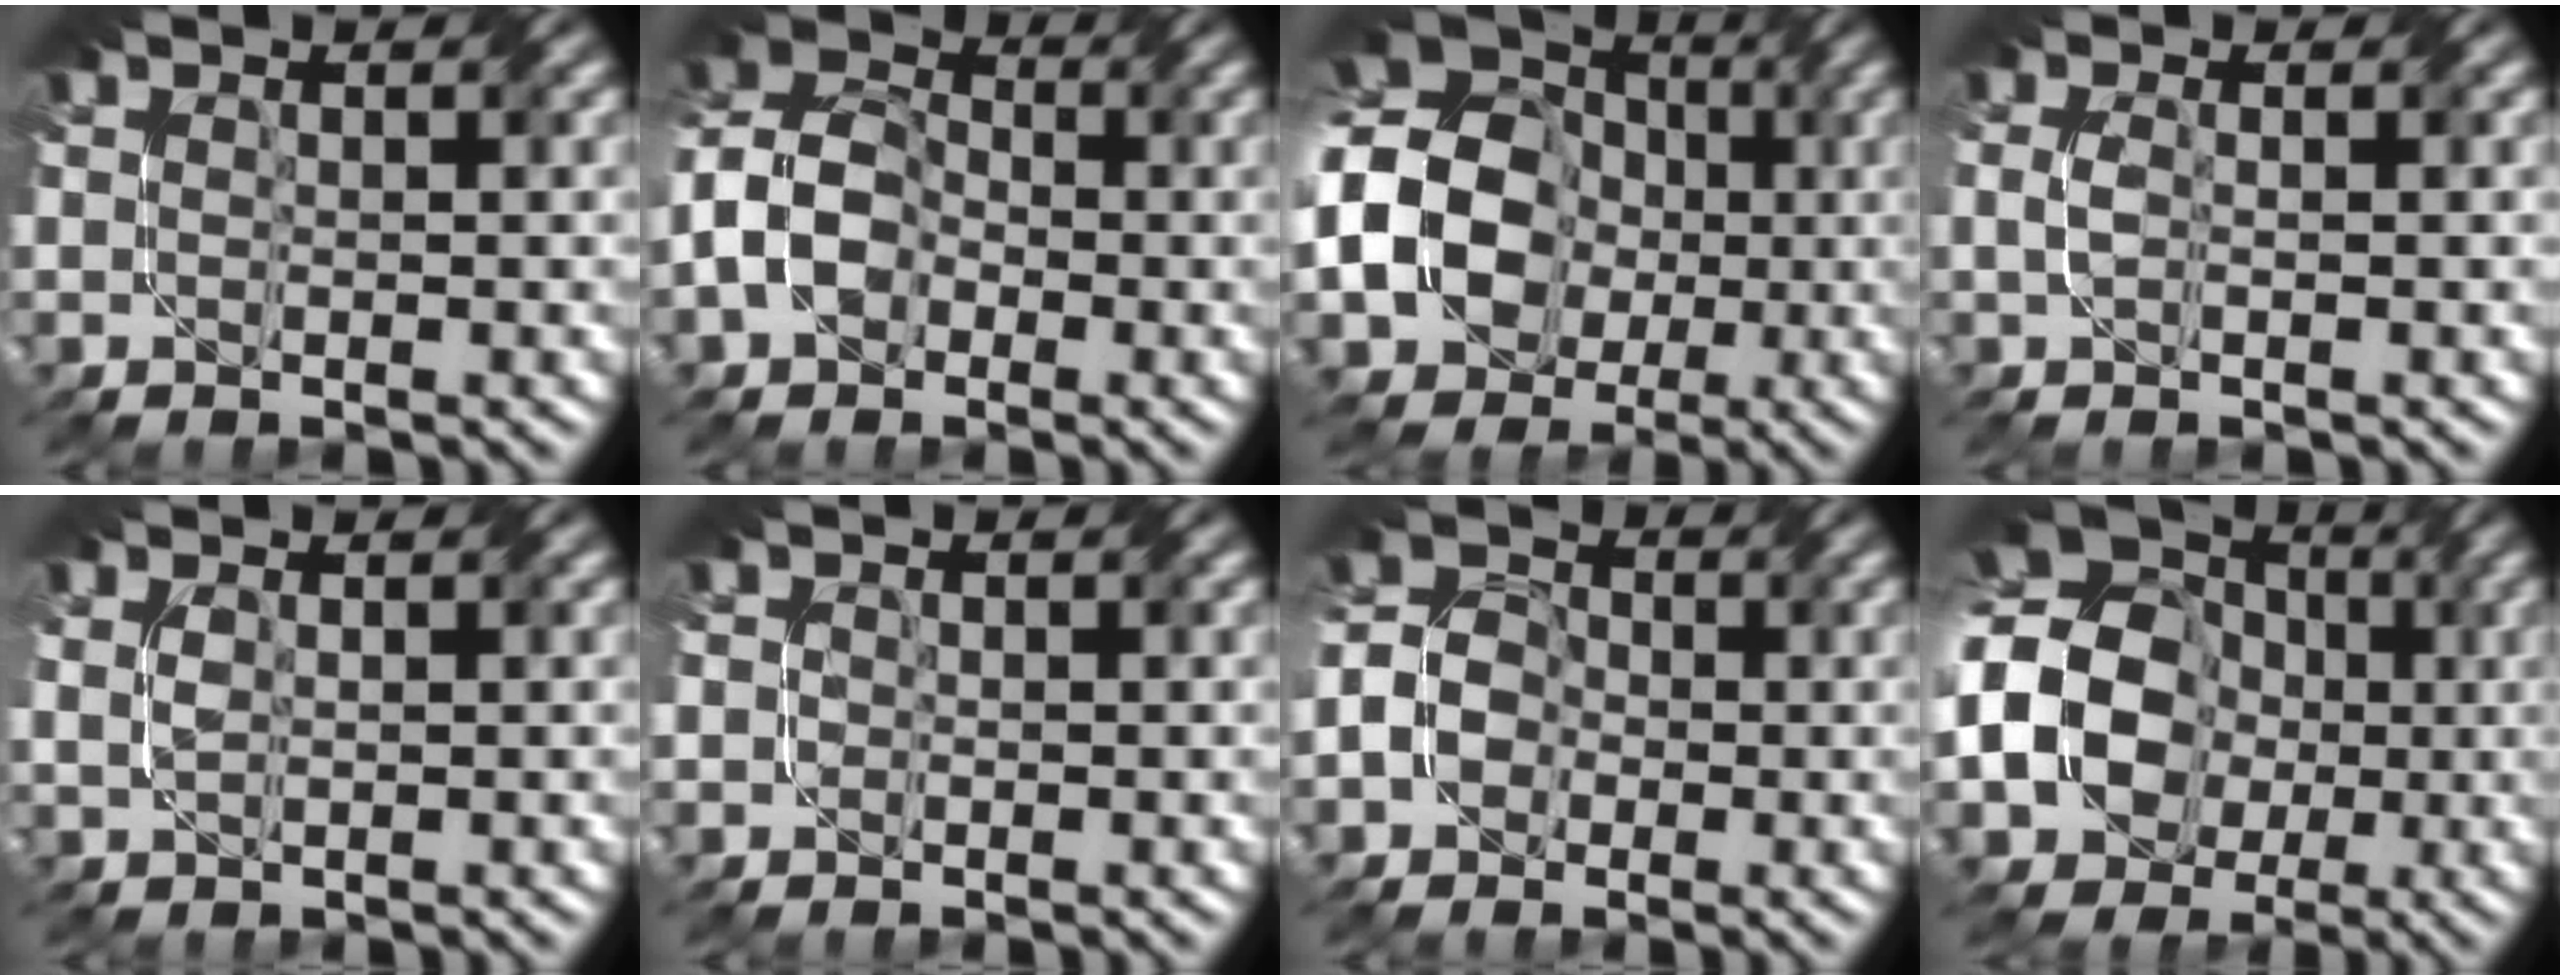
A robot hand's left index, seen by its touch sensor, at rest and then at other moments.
{"total": 6.1, "force": [-2.1, 4.4, 3.6], "torque": [-0.074, 0.012, -0.058]}
{"total": 14.7, "force": [-2.2, 12.2, 7.9], "torque": [-0.153, -0.013, -0.073]}
{"total": 1.1, "force": [-0.4, 0.4, 1.0], "torque": [-0.027, 0.001, -0.012]}
{"total": 1.0, "force": [0.2, 0.5, 0.8], "torque": [-0.021, -0.003, 0.008]}
{"total": 1.1, "force": [0.0, 1.1, 0.1], "torque": [0.001, -0.005, -0.006]}
{"total": 4.5, "force": [-1.7, 3.6, 2.2], "torque": [-0.038, 0.001, -0.039]}
{"total": 14.8, "force": [-2.2, 12.4, 7.7], "torque": [-0.156, -0.010, -0.077]}